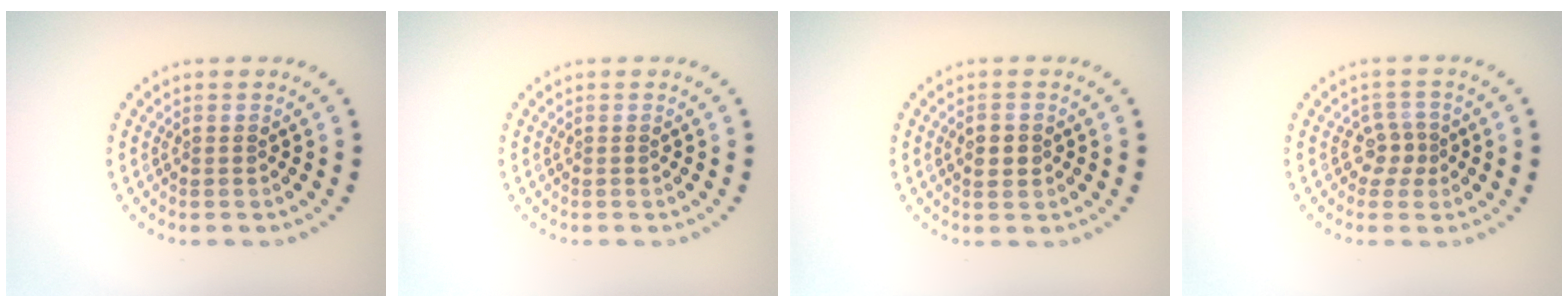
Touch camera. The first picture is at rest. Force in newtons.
{"total": 0.0}
{"total": 1.6, "press": 1.6, "slide": 0.0}
{"total": 1.9, "press": 1.4, "slide": 1.3}